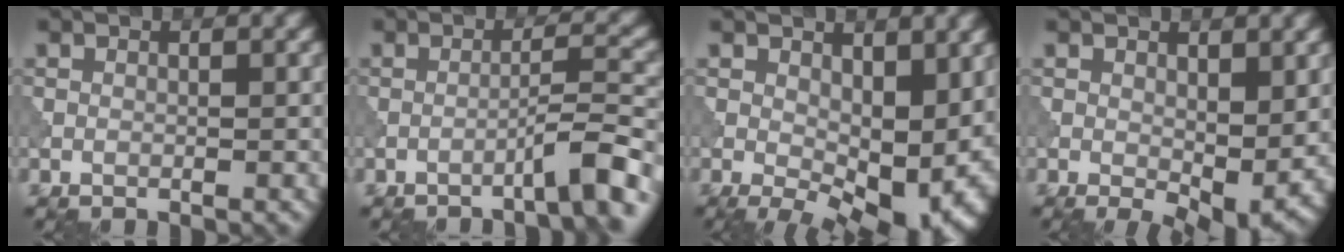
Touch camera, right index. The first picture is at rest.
{"total": 4.1, "force": [-2.7, 0.2, 3.1], "torque": [-0.040, 0.019, -0.056]}
{"total": 10.5, "force": [0.1, 5.8, 8.7], "torque": [-0.121, -0.023, 0.015]}
{"total": 4.9, "force": [0.1, 2.4, 4.2], "torque": [-0.064, -0.016, 0.008]}